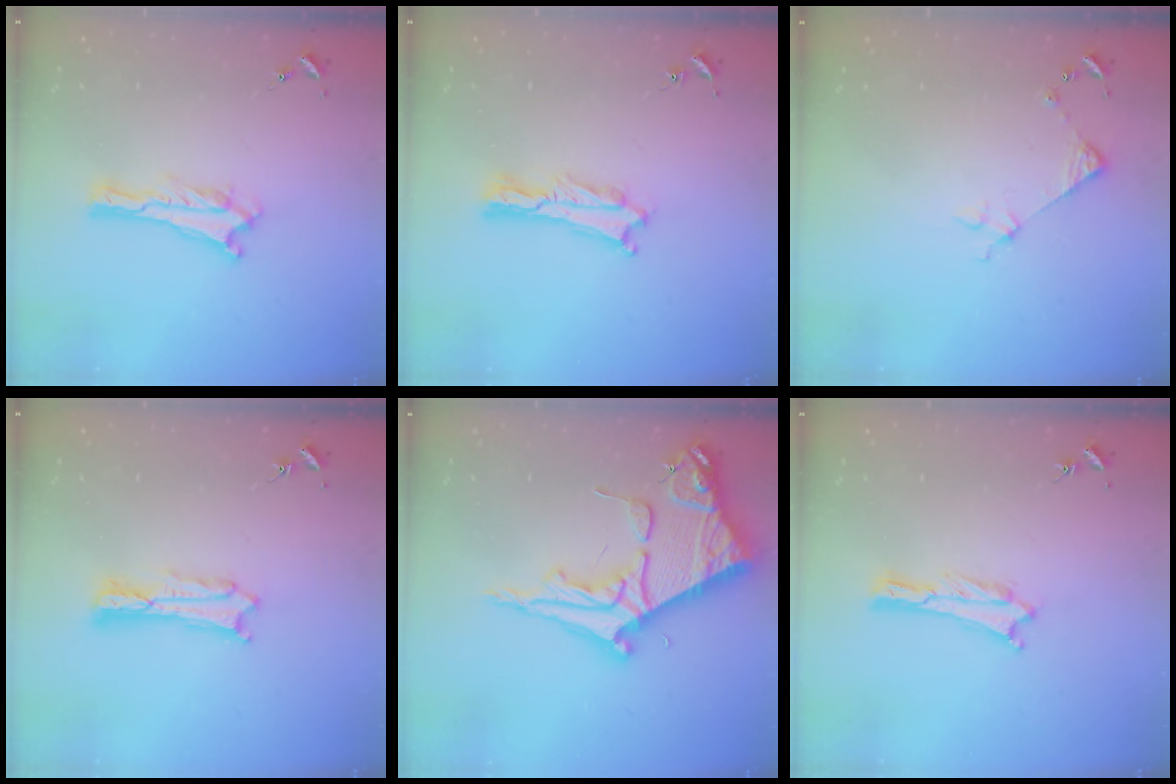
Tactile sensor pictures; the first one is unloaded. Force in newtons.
{"total": 1.2, "press": 1.1, "slide": 0.3}
{"total": 3.8, "press": 3.7, "slide": 0.3}
{"total": 1.8, "press": 1.8, "slide": 0.3}
{"total": 10.2, "press": 10.2, "slide": 1.1}
{"total": 0.0}